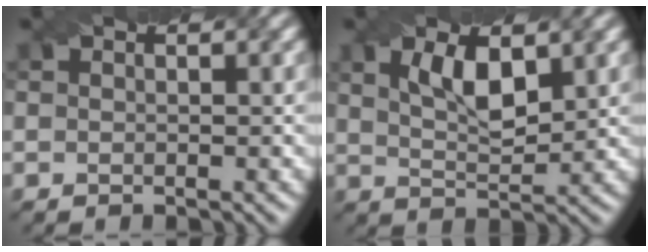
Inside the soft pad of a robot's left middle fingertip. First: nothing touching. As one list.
[{"total": 4.3, "force": [1.8, 1.7, 3.6], "torque": [-0.071, -0.001, 0.034]}]